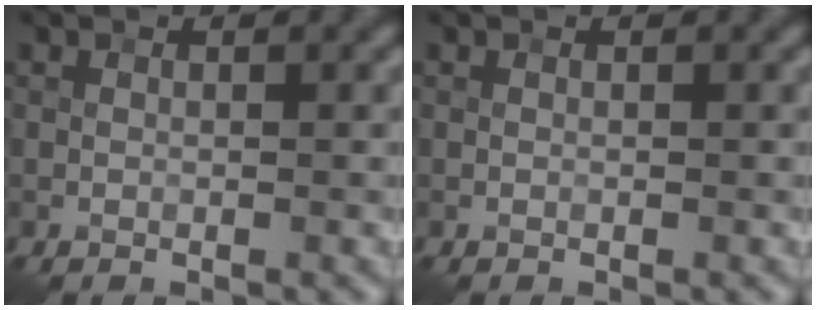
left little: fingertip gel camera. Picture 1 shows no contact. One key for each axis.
{"total": 0.0}